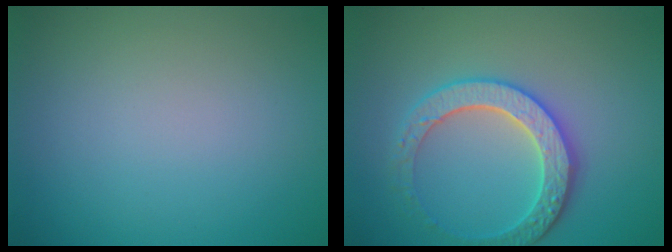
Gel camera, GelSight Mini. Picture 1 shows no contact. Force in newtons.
{"total": 4.0, "press": 3.8, "slide": 1.1}